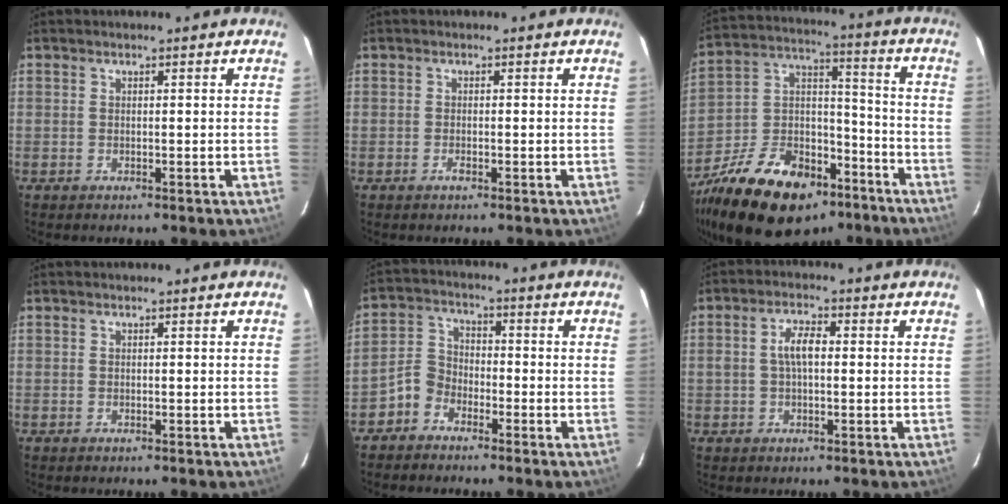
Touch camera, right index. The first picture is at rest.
{"total": 1.1, "force": [-0.6, 0.4, 0.8], "torque": [-0.016, 0.000, -0.010]}
{"total": 26.1, "force": [-16.9, 14.4, 13.8], "torque": [-0.284, 0.030, -0.258]}
{"total": 0.0}
{"total": 5.0, "force": [-3.4, 3.4, 1.1], "torque": [-0.021, 0.023, -0.076]}
{"total": 4.5, "force": [0.2, 2.1, 4.0], "torque": [-0.077, 0.011, 0.005]}